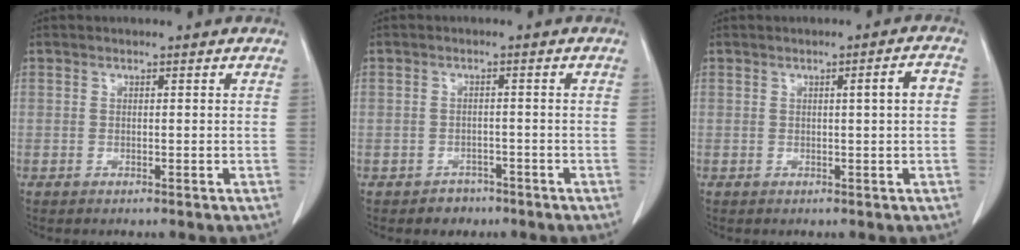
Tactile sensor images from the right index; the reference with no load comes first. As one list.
[{"total": 2.6, "force": [-1.7, 1.9, 0.0], "torque": [-0.001, 0.011, -0.025]}, {"total": 2.9, "force": [0.3, -0.2, 2.9], "torque": [-0.040, 0.006, 0.003]}]